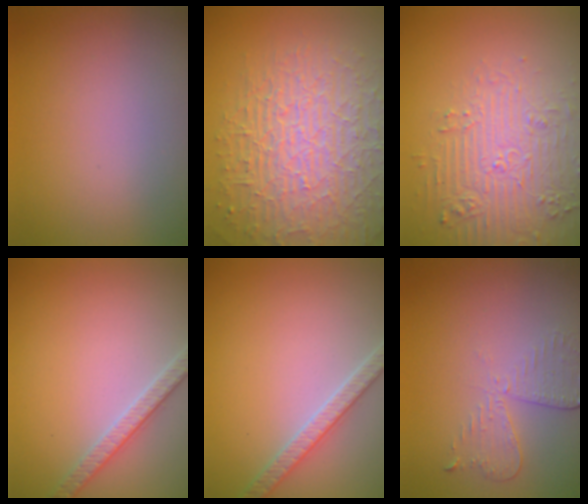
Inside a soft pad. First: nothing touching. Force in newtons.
{"total": 9.8, "press": 6.3, "slide": 7.5}
{"total": 4.6, "press": 4.6, "slide": 0.8}
{"total": 2.6, "press": 2.6, "slide": 0.5}
{"total": 2.8, "press": 2.8, "slide": 0.6}
{"total": 2.9, "press": 2.6, "slide": 1.4}